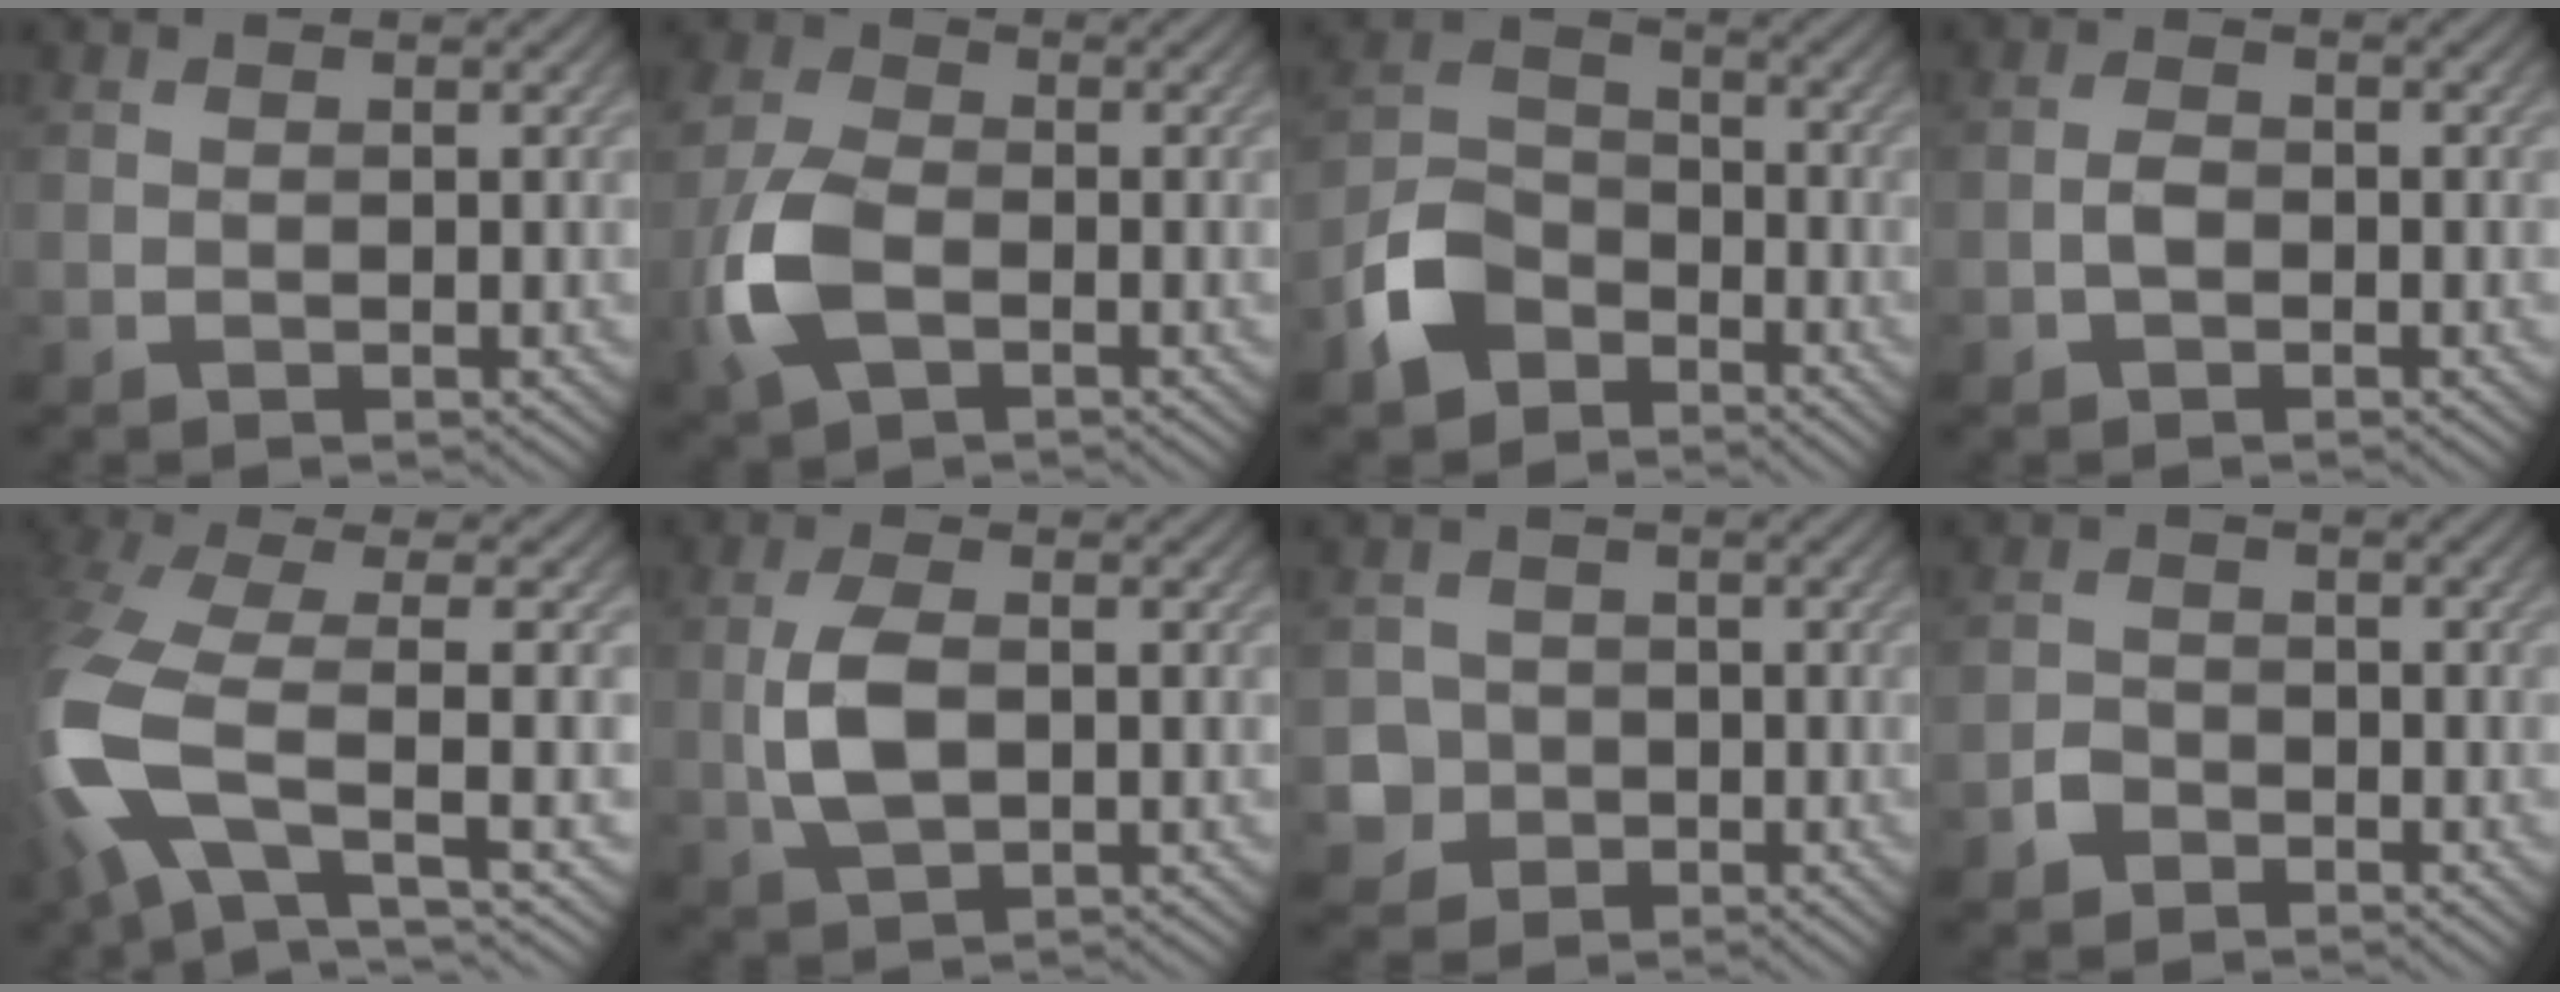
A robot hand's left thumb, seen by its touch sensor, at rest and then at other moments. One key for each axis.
{"total": 7.9, "fx": -2.3, "fy": 4.8, "fz": 5.8, "tx": -0.152, "ty": -0.002, "tz": -0.058}
{"total": 8.0, "fx": -4.8, "fy": 5.2, "fz": 3.7, "tx": -0.091, "ty": 0.000, "tz": -0.119}
{"total": 1.9, "fx": -0.6, "fy": 1.2, "fz": 1.3, "tx": -0.026, "ty": 0.007, "tz": -0.016}
{"total": 11.6, "fx": -2.1, "fy": 4.9, "fz": 10.4, "tx": -0.268, "ty": -0.016, "tz": -0.046}
{"total": 5.4, "fx": 0.0, "fy": 2.8, "fz": 4.7, "tx": -0.116, "ty": 0.003, "tz": -0.002}
{"total": 4.1, "fx": -1.3, "fy": 3.8, "fz": 0.6, "tx": -0.010, "ty": 0.001, "tz": -0.040}
{"total": 2.1, "fx": -1.3, "fy": 1.5, "fz": 0.5, "tx": -0.008, "ty": 0.006, "tz": -0.035}